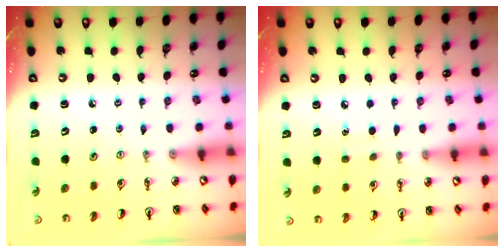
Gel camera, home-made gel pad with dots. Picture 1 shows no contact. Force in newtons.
{"total": 4.9, "press": 4.9, "slide": 0.6}